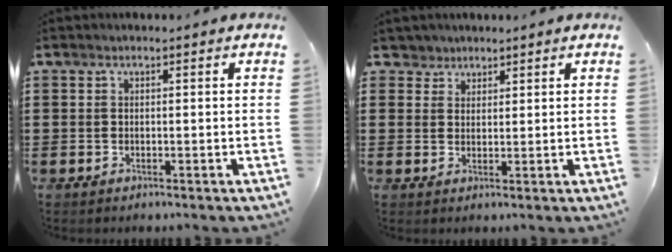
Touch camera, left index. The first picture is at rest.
{"total": 2.8, "force": [2.0, 2.0, -0.1], "torque": [-0.006, 0.008, 0.036]}